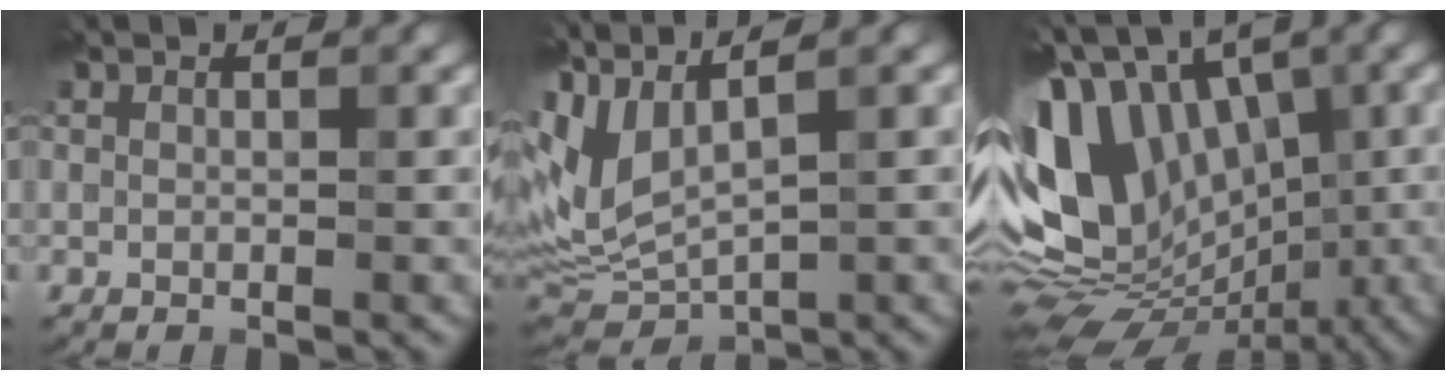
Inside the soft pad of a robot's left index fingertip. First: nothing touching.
{"total": 8.3, "force": [2.9, 3.5, 7.0], "torque": [-0.185, 0.010, 0.066]}
{"total": 16.2, "force": [-0.9, 10.3, 12.4], "torque": [-0.216, 0.023, -0.016]}